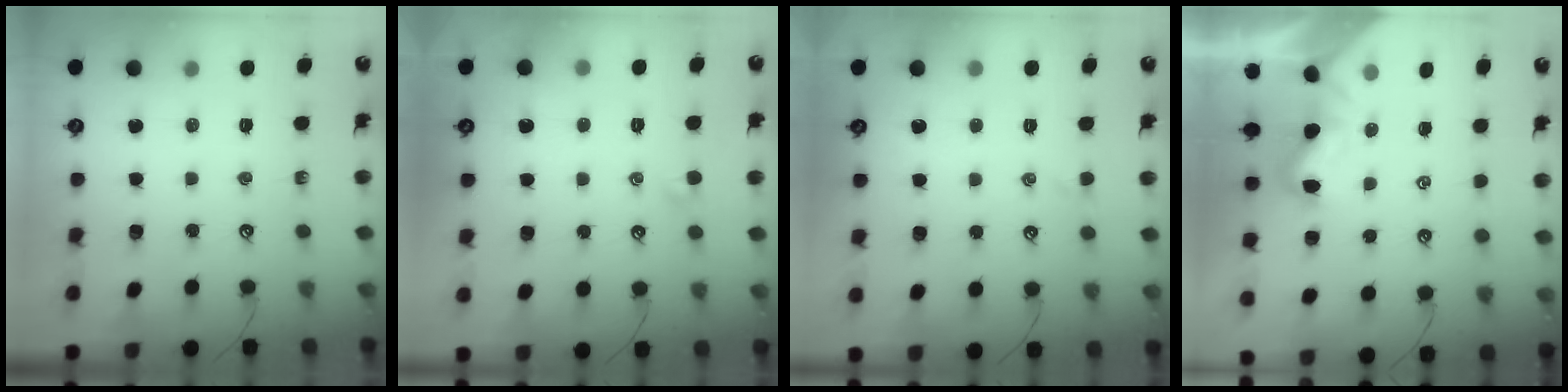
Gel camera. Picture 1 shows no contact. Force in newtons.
{"total": 0.7, "press": 0.3, "slide": 0.6}
{"total": 1.9, "press": 1.9, "slide": 0.3}
{"total": 1.1, "press": 1.0, "slide": 0.5}